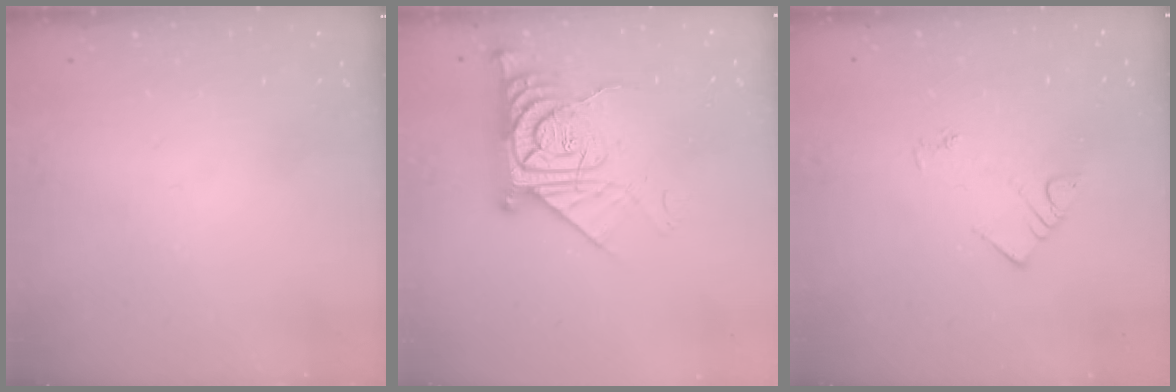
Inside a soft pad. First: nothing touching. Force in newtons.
{"total": 14.0, "press": 13.9, "slide": 1.4}
{"total": 4.2, "press": 4.2, "slide": 0.5}